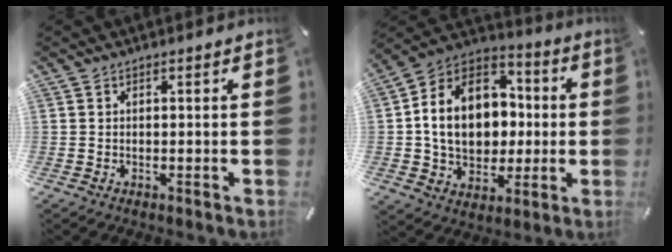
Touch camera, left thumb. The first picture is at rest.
{"total": 15.6, "force": [-1.0, 13.2, 8.2], "torque": [-0.174, 0.009, -0.013]}